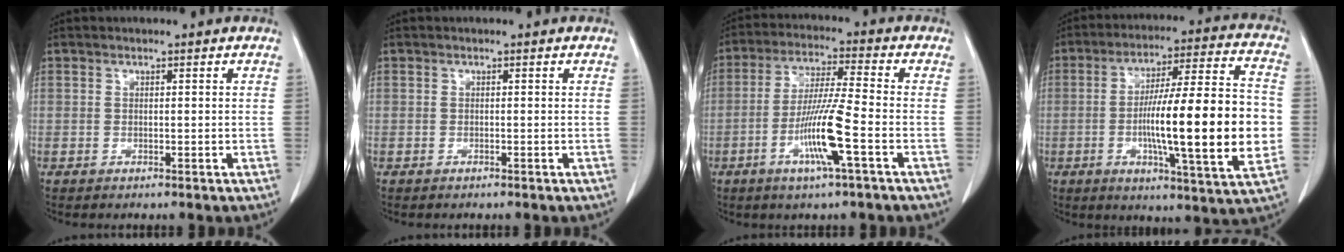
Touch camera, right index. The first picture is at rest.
{"total": 0.0}
{"total": 10.1, "force": [-3.6, -0.4, 9.4], "torque": [-0.185, -0.009, -0.070]}
{"total": 20.9, "force": [-2.6, 1.5, 20.7], "torque": [-0.304, 0.010, -0.039]}